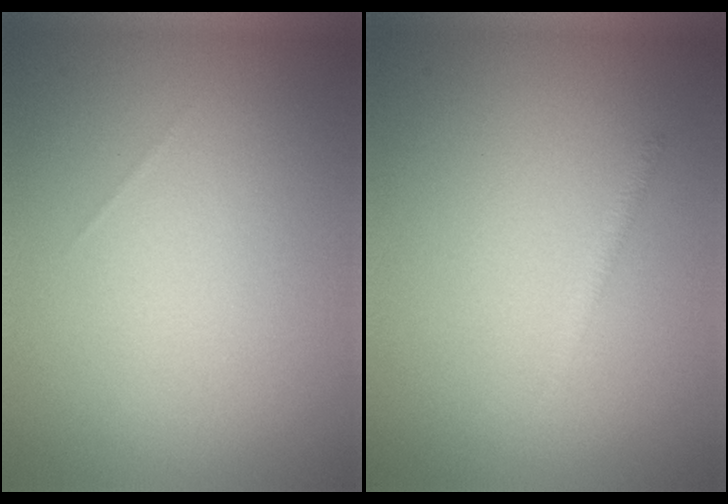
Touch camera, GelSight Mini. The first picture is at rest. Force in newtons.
{"total": 0.7, "press": 0.7, "slide": 0.1}